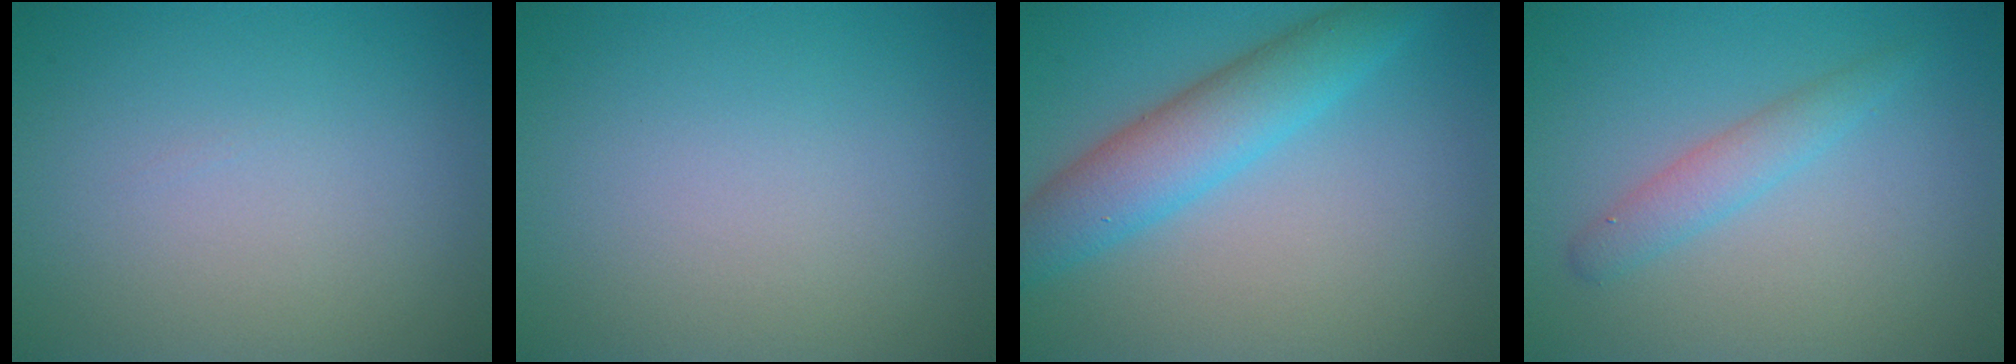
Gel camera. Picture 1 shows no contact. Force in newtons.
{"total": 0.0}
{"total": 5.3, "press": 5.3, "slide": 0.1}
{"total": 2.1, "press": 2.1, "slide": 0.2}